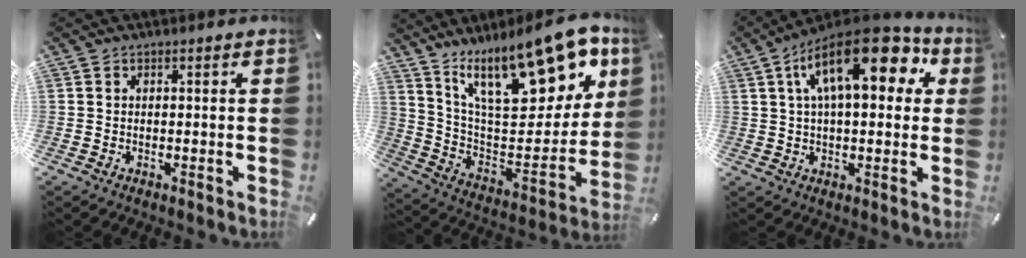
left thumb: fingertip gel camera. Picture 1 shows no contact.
{"total": 24.8, "force": [15.8, 10.0, 16.2], "torque": [-0.236, -0.099, 0.267]}
{"total": 19.0, "force": [7.2, 8.7, 15.2], "torque": [-0.242, -0.017, 0.115]}